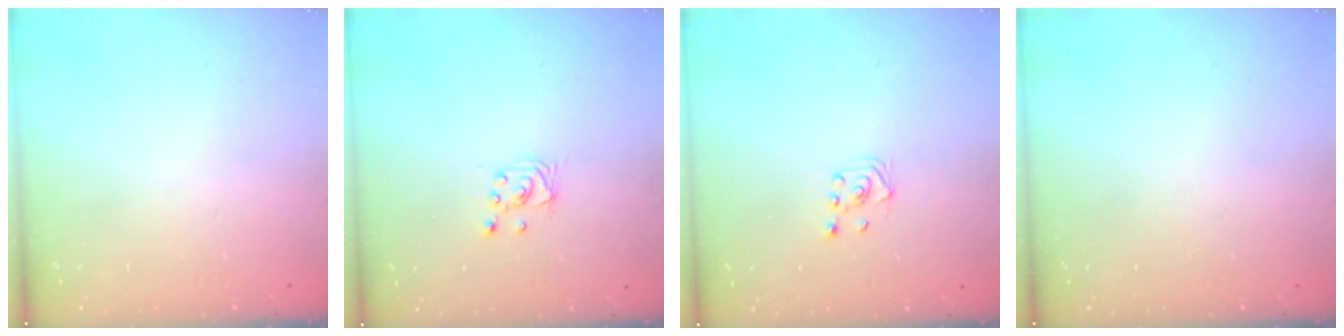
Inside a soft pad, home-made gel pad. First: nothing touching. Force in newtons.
{"total": 2.5, "press": 2.5, "slide": 0.2}
{"total": 2.3, "press": 2.2, "slide": 0.8}
{"total": 0.0}